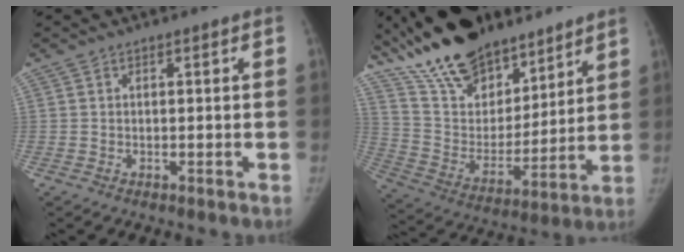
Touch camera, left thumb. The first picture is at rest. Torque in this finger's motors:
{"motor_torque": [3.16, 0.85, 1.04, -1.73, 0.49]}